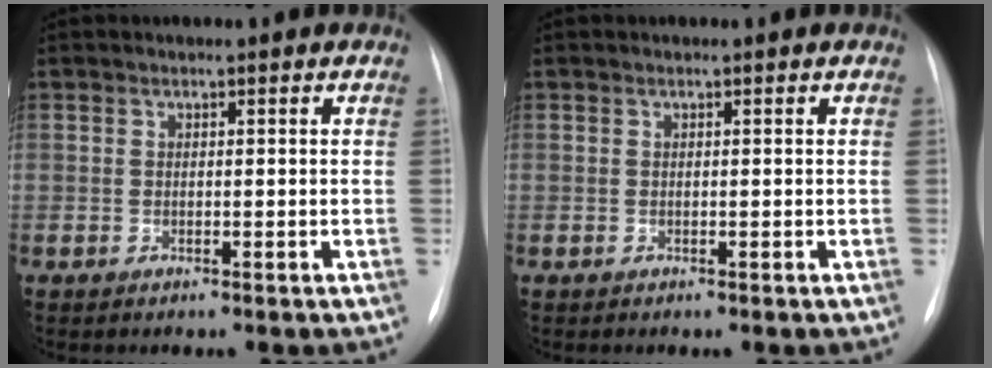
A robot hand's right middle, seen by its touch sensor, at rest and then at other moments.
{"total": 0.0}